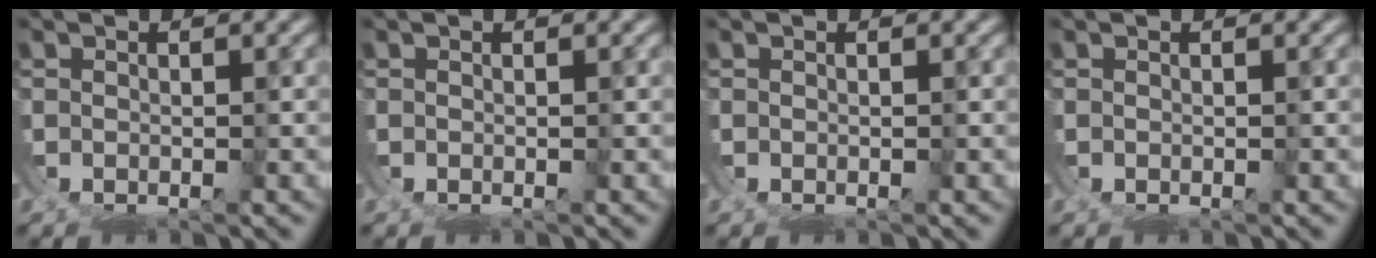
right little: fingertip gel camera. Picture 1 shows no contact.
{"total": 0.0}
{"total": 0.0}
{"total": 0.0}